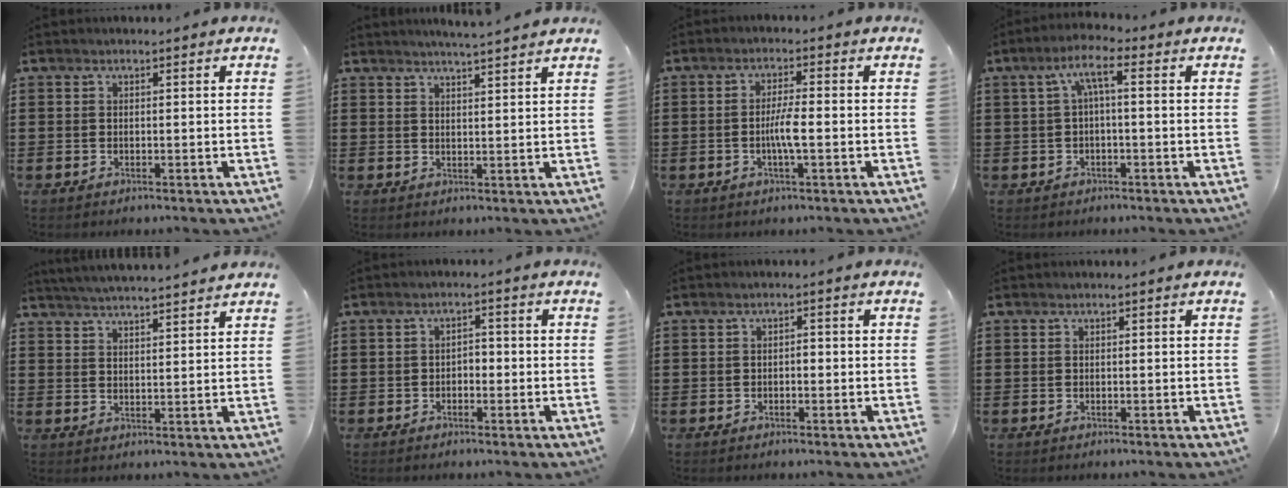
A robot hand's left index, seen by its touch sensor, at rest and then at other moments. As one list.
[{"total": 3.1, "force": [2.9, -0.7, 0.7], "torque": [-0.022, -0.014, 0.053]}, {"total": 4.1, "force": [-0.9, 0.5, 3.9], "torque": [-0.078, -0.002, -0.020]}, {"total": 5.0, "force": [0.5, 1.3, 4.8], "torque": [-0.103, 0.010, 0.001]}, {"total": 3.8, "force": [3.7, -0.8, 0.4], "torque": [-0.021, -0.021, 0.065]}, {"total": 1.6, "force": [-1.0, 0.9, 0.9], "torque": [-0.021, 0.005, -0.023]}, {"total": 0.9, "force": [-0.4, 0.5, 0.7], "torque": [-0.016, -0.001, -0.008]}, {"total": 0.0}]